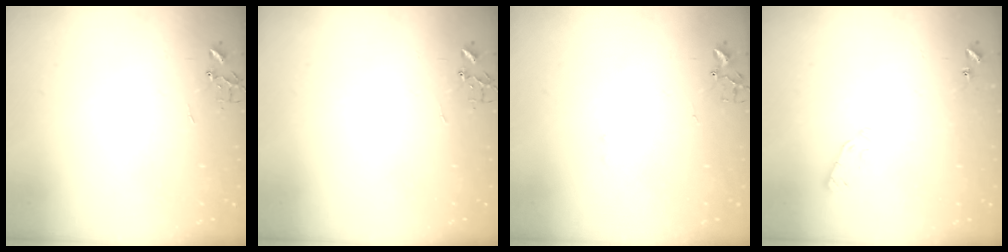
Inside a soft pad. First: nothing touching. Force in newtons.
{"total": 0.0}
{"total": 6.8, "press": 6.8, "slide": 0.6}
{"total": 3.9, "press": 3.8, "slide": 0.7}